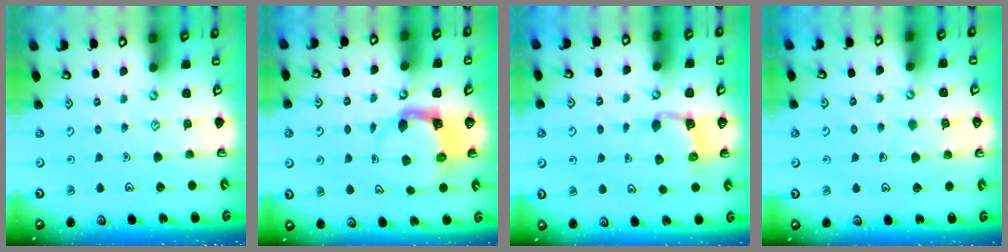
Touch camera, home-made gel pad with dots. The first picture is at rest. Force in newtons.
{"total": 3.7, "press": 3.7, "slide": 0.7}
{"total": 3.4, "press": 3.3, "slide": 0.6}
{"total": 5.1, "press": 5.1, "slide": 0.4}